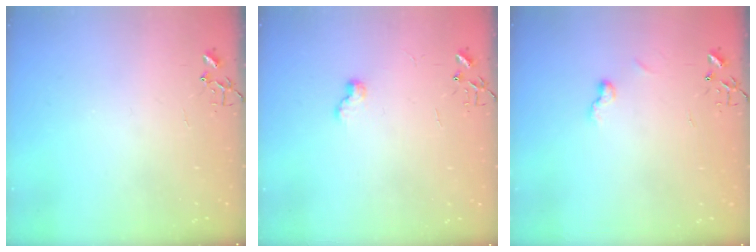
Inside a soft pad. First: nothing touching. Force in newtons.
{"total": 6.5, "press": 6.5, "slide": 0.7}
{"total": 5.2, "press": 5.2, "slide": 0.6}